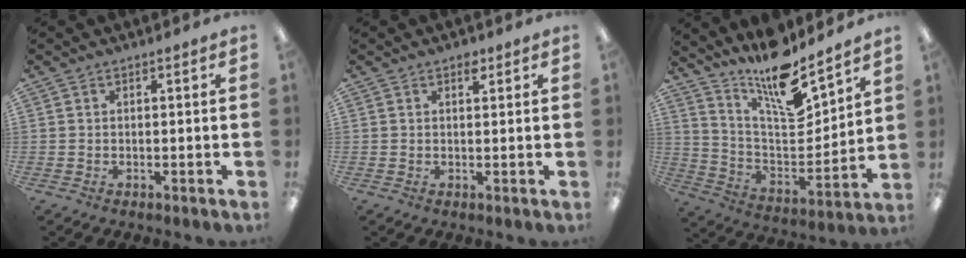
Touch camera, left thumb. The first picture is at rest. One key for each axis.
{"total": 1.9, "fx": 1.2, "fy": 1.0, "fz": 1.0, "tx": 0.002, "ty": -0.007, "tz": 0.015}
{"total": 16.4, "fx": 13.7, "fy": 3.8, "fz": 8.1, "tx": -0.160, "ty": -0.104, "tz": 0.238}